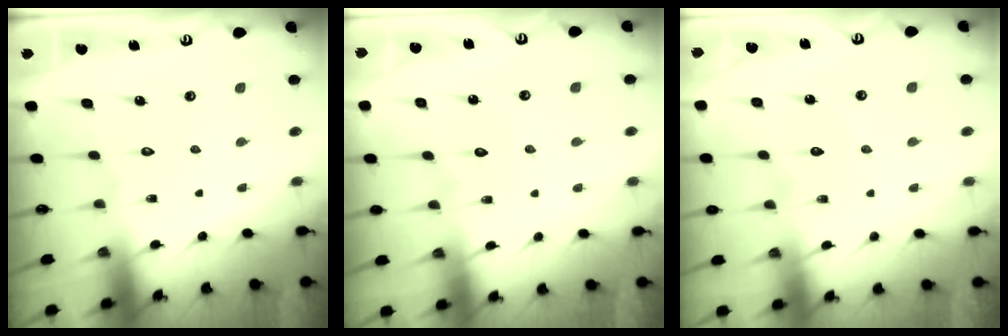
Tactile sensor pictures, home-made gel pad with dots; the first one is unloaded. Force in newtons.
{"total": 3.4, "press": 3.3, "slide": 0.4}
{"total": 2.5, "press": 2.5, "slide": 0.2}